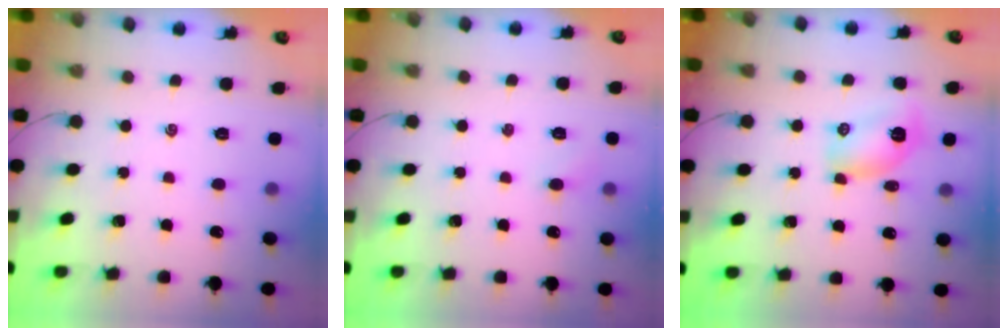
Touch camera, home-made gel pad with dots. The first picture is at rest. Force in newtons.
{"total": 2.2, "press": 2.1, "slide": 0.6}
{"total": 6.0, "press": 5.9, "slide": 1.4}